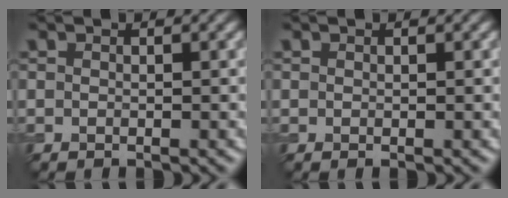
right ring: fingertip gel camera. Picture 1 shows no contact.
{"total": 0.0}